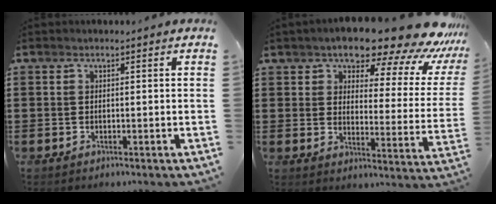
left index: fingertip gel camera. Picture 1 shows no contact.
{"total": 12.2, "force": [10.4, 2.7, 5.7], "torque": [-0.106, -0.072, 0.172]}